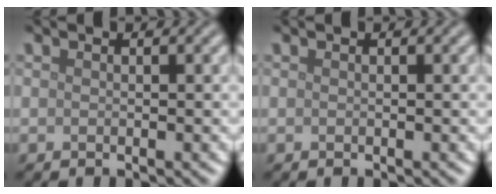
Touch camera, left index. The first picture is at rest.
{"total": 0.0}